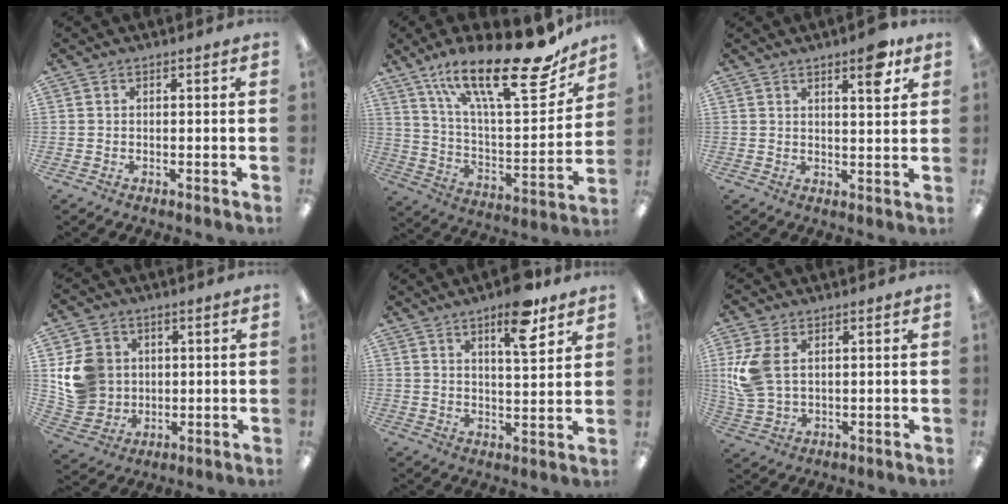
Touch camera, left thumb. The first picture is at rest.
{"total": 25.5, "force": [17.3, 6.9, 17.3], "torque": [-0.270, -0.109, 0.287]}
{"total": 6.8, "force": [4.4, 1.6, 5.0], "torque": [-0.061, -0.022, 0.065]}
{"total": 11.2, "force": [2.2, 10.2, 4.1], "torque": [-0.106, 0.006, 0.053]}
{"total": 11.0, "force": [7.1, 3.5, 7.7], "torque": [-0.101, -0.038, 0.113]}
{"total": 8.6, "force": [2.4, 5.4, 6.2], "torque": [-0.150, -0.003, 0.043]}